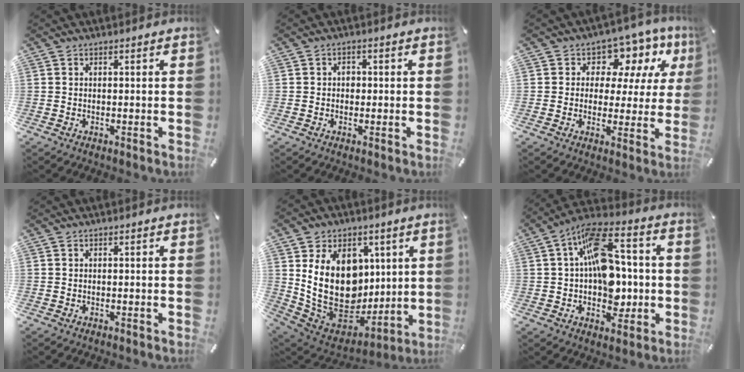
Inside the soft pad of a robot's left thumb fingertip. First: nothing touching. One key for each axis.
{"total": 1.6, "fx": -0.2, "fy": 1.4, "fz": 0.7, "tx": -0.016, "ty": 0.005, "tz": -0.007}
{"total": 9.5, "fx": 4.4, "fy": 7.1, "fz": 4.4, "tx": -0.067, "ty": -0.031, "tz": 0.079}
{"total": 0.0}
{"total": 20.7, "fx": 4.8, "fy": 15.9, "fz": 12.4, "tx": -0.247, "ty": -0.048, "tz": 0.094}
{"total": 17.1, "fx": 0.6, "fy": 11.0, "fz": 13.1, "tx": -0.209, "ty": 0.001, "tz": 0.011}